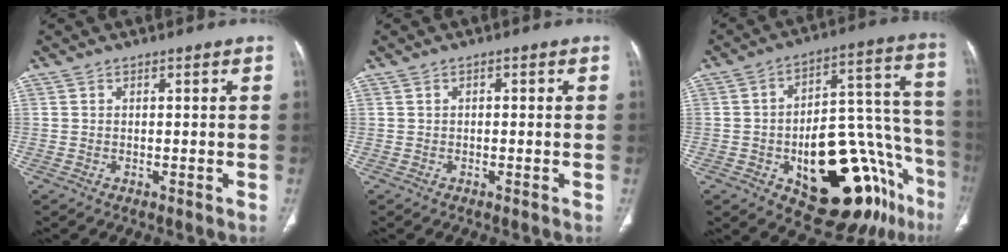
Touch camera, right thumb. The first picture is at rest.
{"total": 0.5, "force": [0.0, 0.3, 0.4], "torque": [-0.005, 0.002, -0.001]}
{"total": 26.3, "force": [-12.2, 11.3, 20.3], "torque": [-0.198, 0.092, -0.160]}